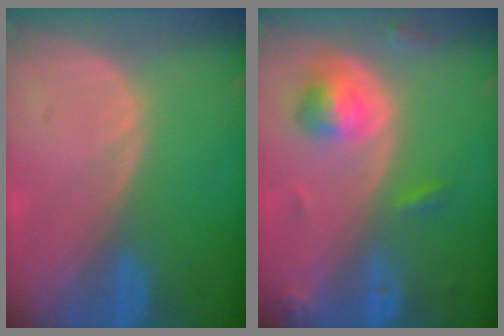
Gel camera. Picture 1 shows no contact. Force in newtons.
{"total": 5.4, "press": 5.0, "slide": 2.0}